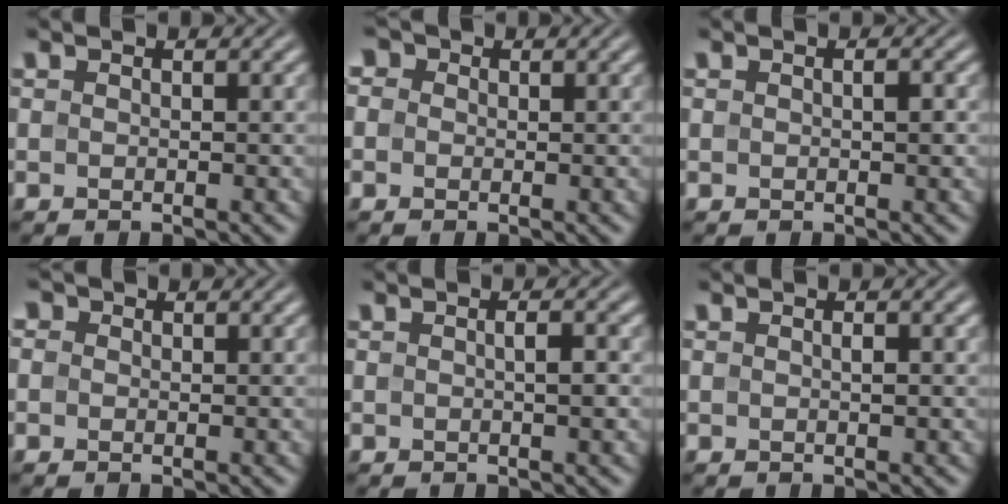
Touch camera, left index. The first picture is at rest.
{"total": 2.6, "force": [1.0, 2.1, 1.1], "torque": [-0.013, 0.017, -0.017]}
{"total": 0.8, "force": [0.1, 0.3, 0.8], "torque": [-0.013, 0.002, 0.002]}
{"total": 1.2, "force": [0.4, 1.1, 0.4], "torque": [-0.006, 0.004, -0.011]}
{"total": 1.3, "force": [0.0, 0.2, 1.3], "torque": [-0.024, 0.004, 0.002]}
{"total": 0.7, "force": [0.1, 0.1, 0.7], "torque": [-0.014, 0.003, 0.002]}